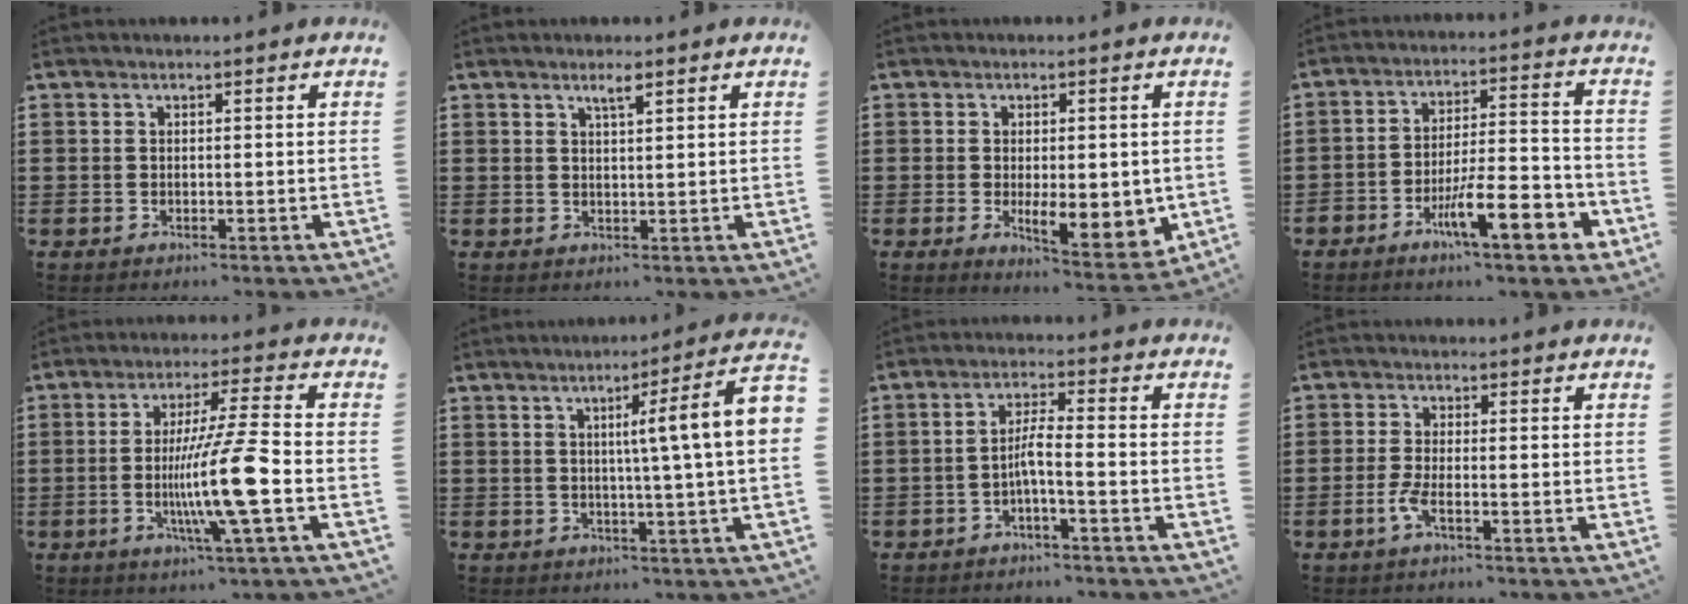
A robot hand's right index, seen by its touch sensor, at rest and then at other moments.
{"total": 2.0, "force": [1.3, 0.3, 1.5], "torque": [-0.030, 0.002, 0.021]}
{"total": 7.0, "force": [-1.2, 3.1, 6.2], "torque": [-0.097, -0.006, -0.019]}
{"total": 10.9, "force": [-6.0, 2.8, 8.7], "torque": [-0.141, 0.014, -0.102]}
{"total": 12.3, "force": [-3.1, 0.3, 11.9], "torque": [-0.226, -0.013, -0.063]}
{"total": 8.0, "force": [1.1, -0.6, 7.9], "torque": [-0.132, -0.014, 0.010]}
{"total": 3.6, "force": [-1.7, 0.0, 3.2], "torque": [-0.068, -0.001, -0.038]}
{"total": 3.0, "force": [-1.5, 0.4, 2.5], "torque": [-0.072, -0.010, -0.037]}